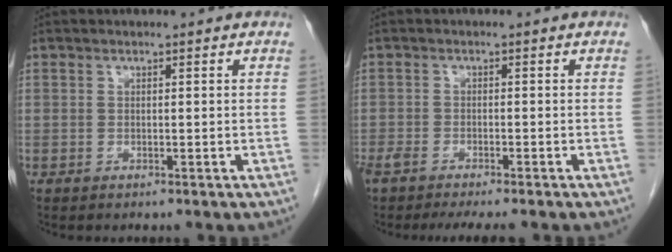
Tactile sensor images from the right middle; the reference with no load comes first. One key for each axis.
{"total": 8.7, "fx": -7.2, "fy": 1.6, "fz": 4.6, "tx": -0.075, "ty": -0.004, "tz": -0.110}